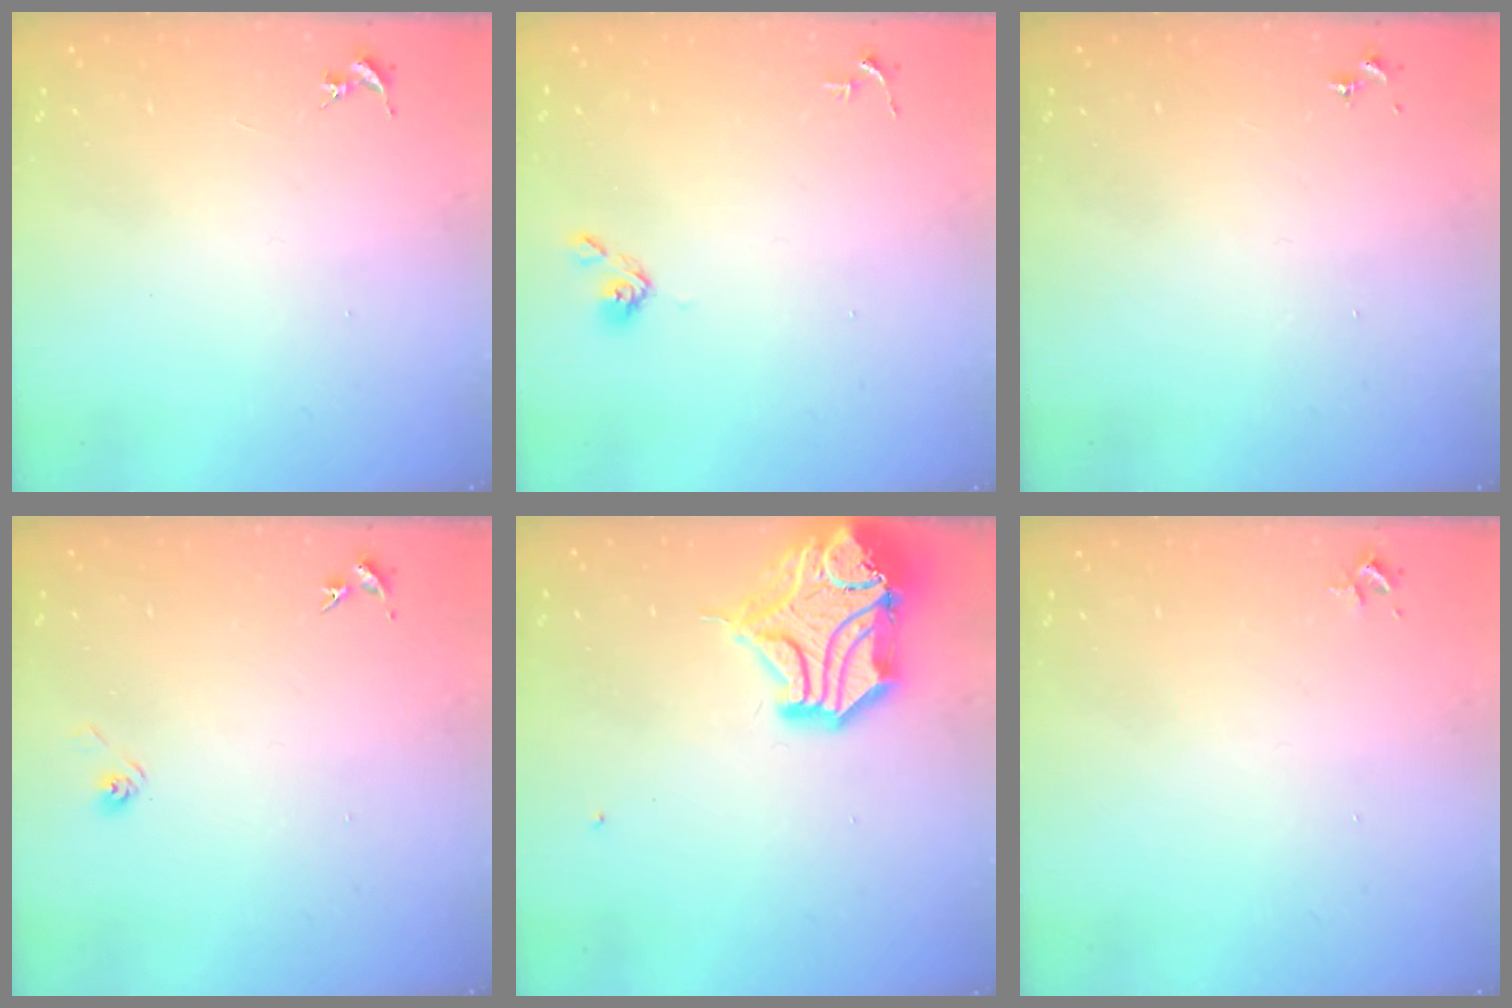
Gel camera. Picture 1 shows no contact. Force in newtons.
{"total": 4.8, "press": 4.8, "slide": 0.6}
{"total": 0.0}
{"total": 2.9, "press": 2.5, "slide": 1.5}
{"total": 18.1, "press": 17.9, "slide": 2.5}
{"total": 2.4, "press": 2.4, "slide": 0.3}